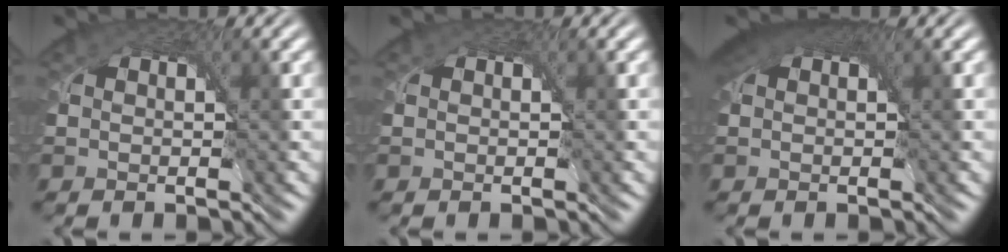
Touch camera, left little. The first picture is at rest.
{"total": 0.0}
{"total": 6.2, "force": [3.6, 2.9, 4.1], "torque": [-0.069, 0.022, 0.042]}